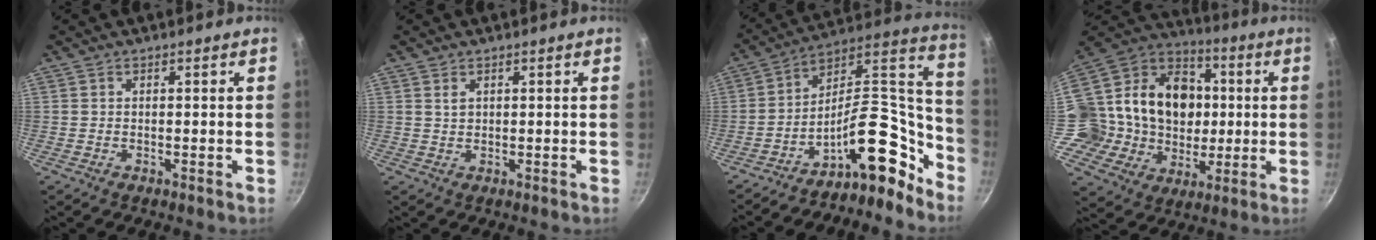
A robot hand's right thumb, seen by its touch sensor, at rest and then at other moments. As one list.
[{"total": 1.2, "force": [0.6, 0.7, 0.7], "torque": [-0.012, 0.000, 0.012]}, {"total": 19.0, "force": [-12.2, 9.0, 11.5], "torque": [-0.107, 0.127, -0.207]}, {"total": 25.1, "force": [1.6, 21.6, 12.7], "torque": [-0.204, 0.029, 0.030]}]